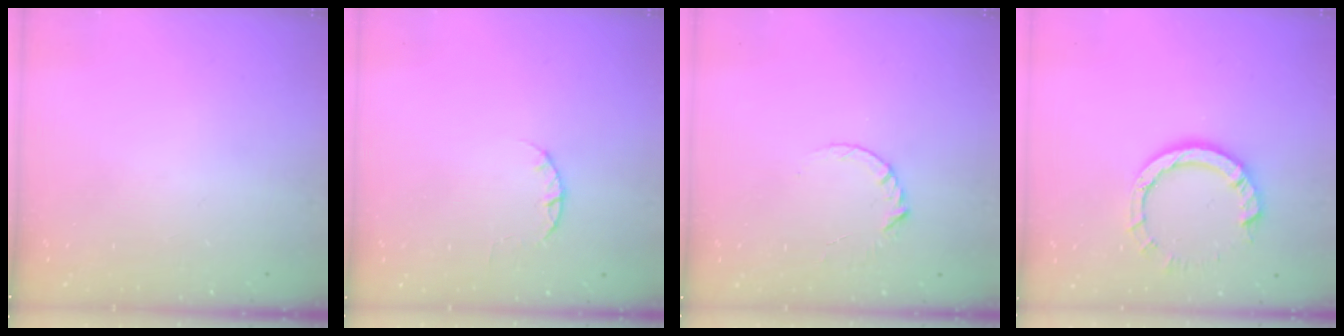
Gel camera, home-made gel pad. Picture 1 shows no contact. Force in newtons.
{"total": 2.4, "press": 2.4, "slide": 0.4}
{"total": 4.6, "press": 4.6, "slide": 0.5}
{"total": 9.3, "press": 9.3, "slide": 1.0}